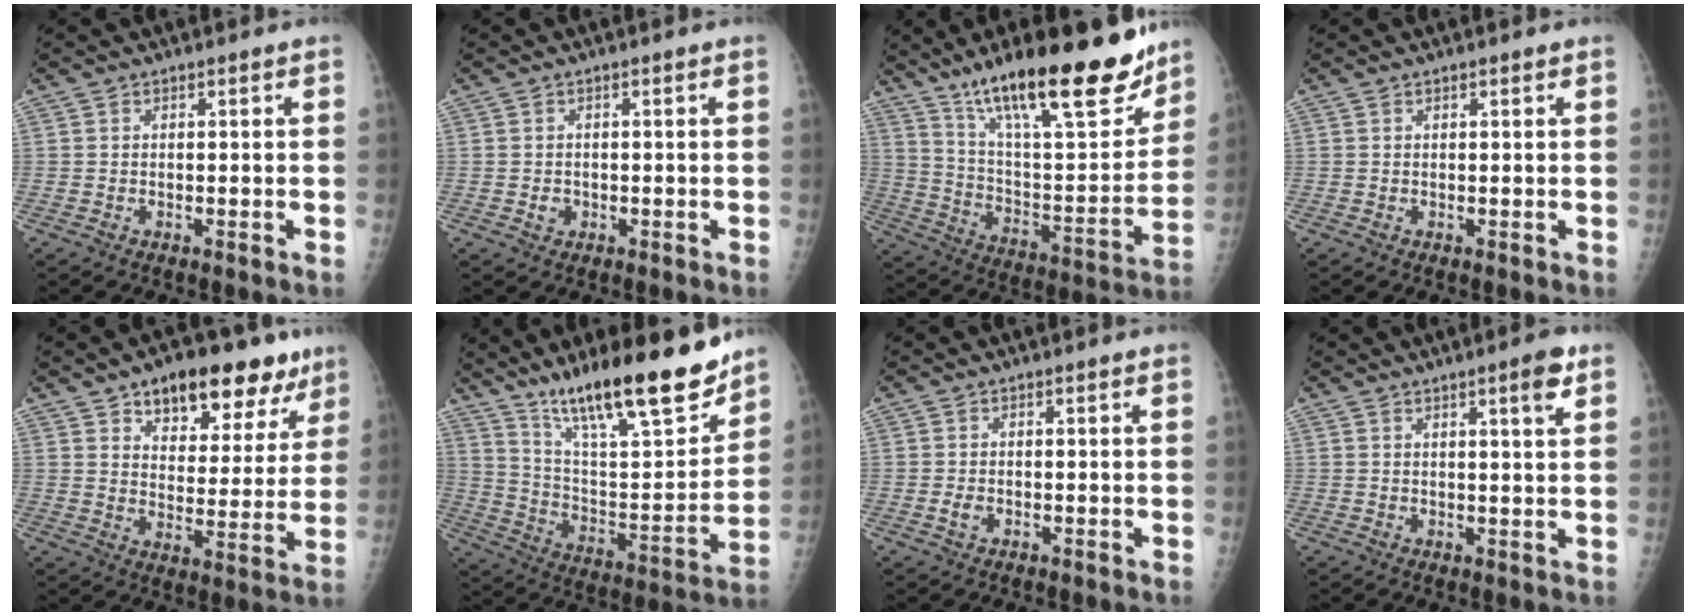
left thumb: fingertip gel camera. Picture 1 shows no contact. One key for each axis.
{"total": 1.4, "fx": -0.3, "fy": 1.2, "fz": 0.6, "tx": -0.006, "ty": 0.002, "tz": -0.001}
{"total": 28.0, "fx": 19.1, "fy": 7.4, "fz": 19.1, "tx": -0.269, "ty": -0.071, "tz": 0.311}
{"total": 0.6, "fx": 0.5, "fy": 0.1, "fz": 0.4, "tx": -0.006, "ty": -0.001, "tz": 0.007}
{"total": 17.7, "fx": 11.0, "fy": 8.8, "fz": 10.6, "tx": -0.084, "ty": -0.038, "tz": 0.157}
{"total": 24.5, "fx": 17.9, "fy": 5.2, "fz": 15.9, "tx": -0.230, "ty": -0.081, "tz": 0.303}
{"total": 1.4, "fx": -0.3, "fy": 0.9, "fz": 1.0, "tx": -0.018, "ty": -0.001, "tz": -0.004}
{"total": 4.4, "fx": 2.5, "fy": 0.4, "fz": 3.6, "tx": -0.047, "ty": -0.014, "tz": 0.034}